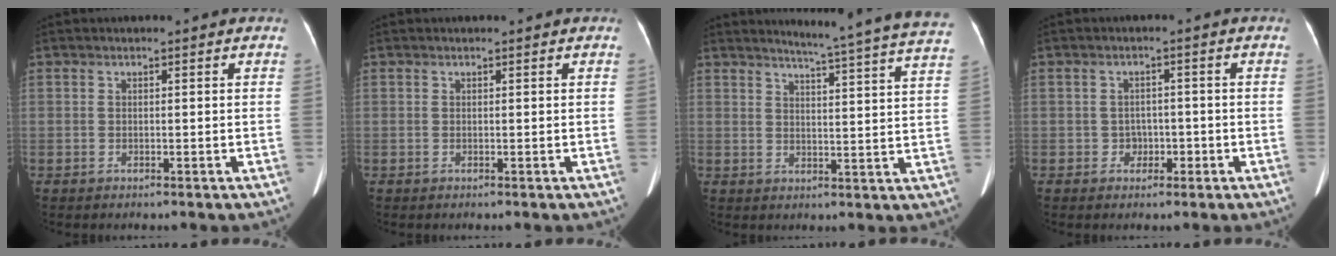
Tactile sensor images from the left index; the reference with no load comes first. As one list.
[{"total": 0.0}, {"total": 19.2, "force": [17.8, -1.7, 7.0], "torque": [-0.104, -0.079, 0.200]}, {"total": 2.4, "force": [-1.0, 2.0, 0.8], "torque": [-0.007, 0.009, -0.013]}]